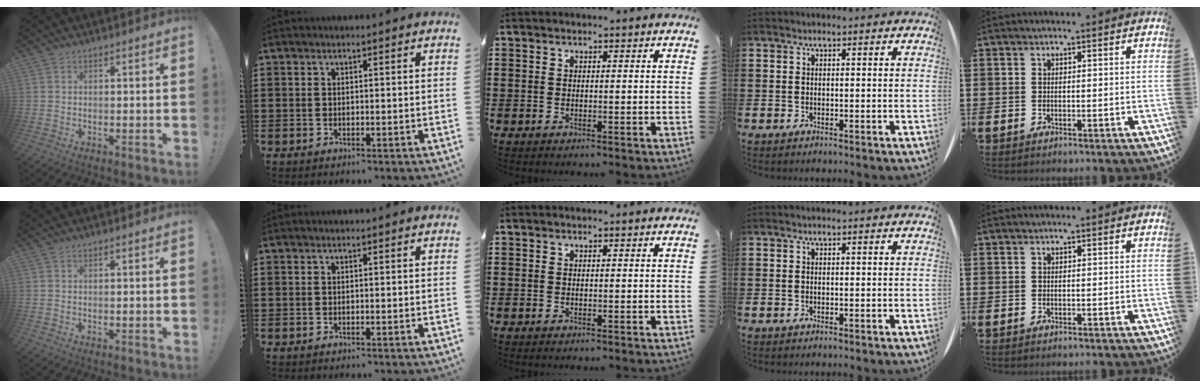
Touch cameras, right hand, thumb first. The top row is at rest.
{}